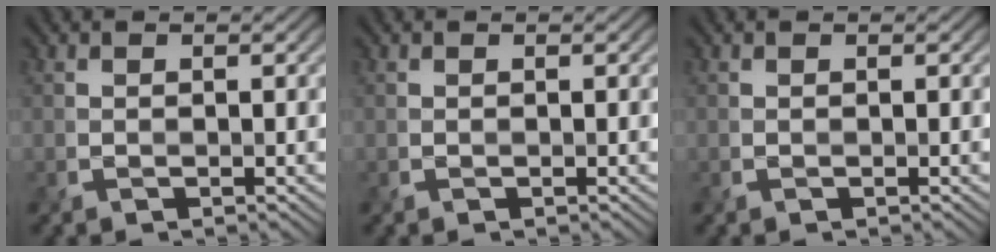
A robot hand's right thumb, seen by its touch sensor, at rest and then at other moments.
{"total": 0.0}
{"total": 0.0}